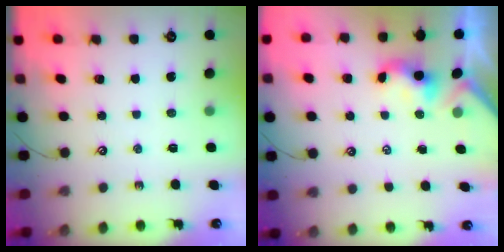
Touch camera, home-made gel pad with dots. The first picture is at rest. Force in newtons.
{"total": 0.6, "press": 0.5, "slide": 0.4}